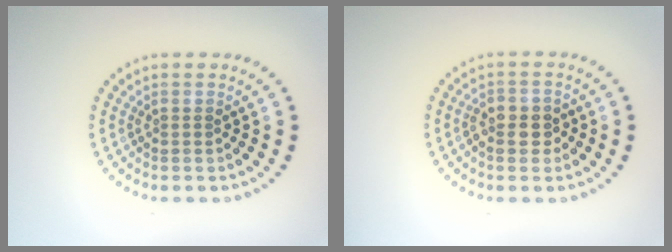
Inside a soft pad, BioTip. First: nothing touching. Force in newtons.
{"total": 2.6, "press": 2.5, "slide": 0.7}